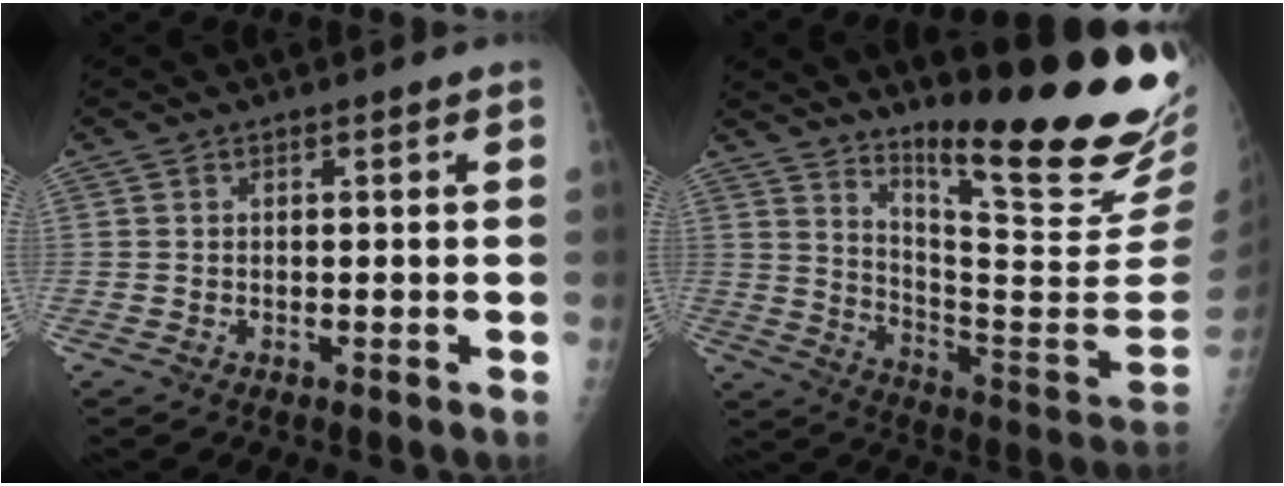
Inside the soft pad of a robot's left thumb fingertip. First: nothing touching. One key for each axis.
{"total": 24.7, "fx": 18.8, "fy": 2.1, "fz": 15.8, "tx": -0.217, "ty": -0.167, "tz": 0.276}